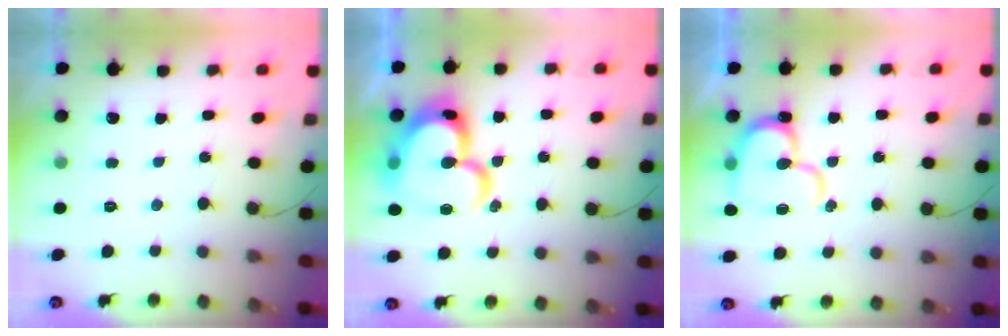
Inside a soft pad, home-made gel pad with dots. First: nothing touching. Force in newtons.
{"total": 24.5, "press": 24.4, "slide": 2.8}
{"total": 15.6, "press": 15.5, "slide": 1.4}